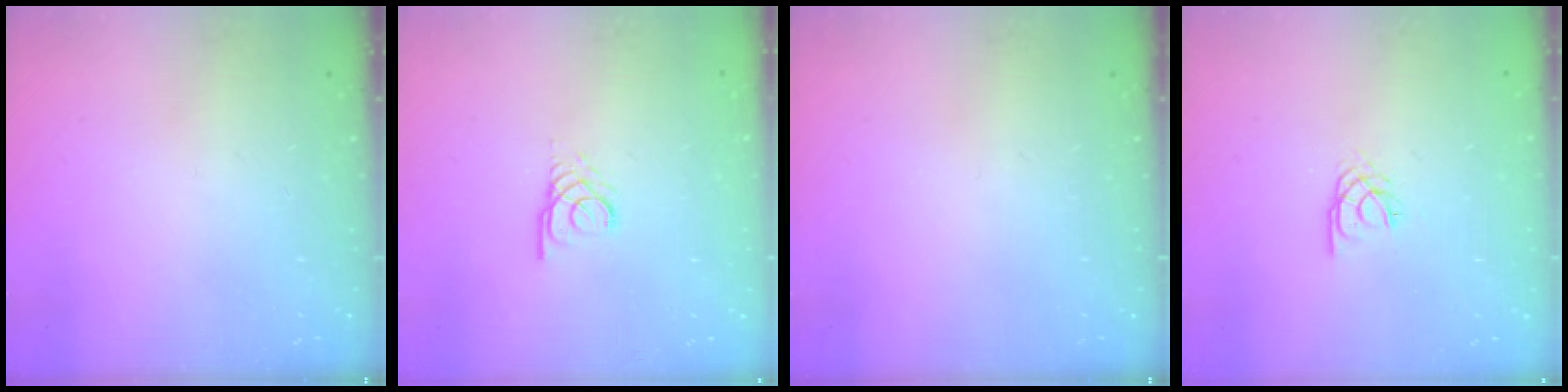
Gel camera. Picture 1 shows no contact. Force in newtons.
{"total": 2.2, "press": 2.2, "slide": 0.2}
{"total": 0.0}
{"total": 2.2, "press": 2.2, "slide": 0.4}